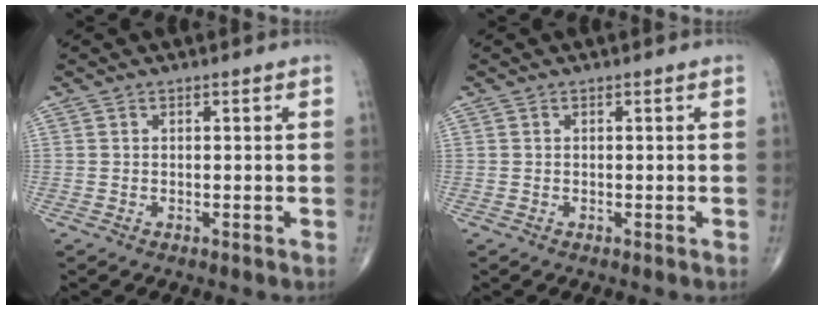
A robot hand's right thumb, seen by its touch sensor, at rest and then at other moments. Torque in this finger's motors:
{"motor_torque": [0.00, 0.00, -0.04, 0.02, 0.07]}